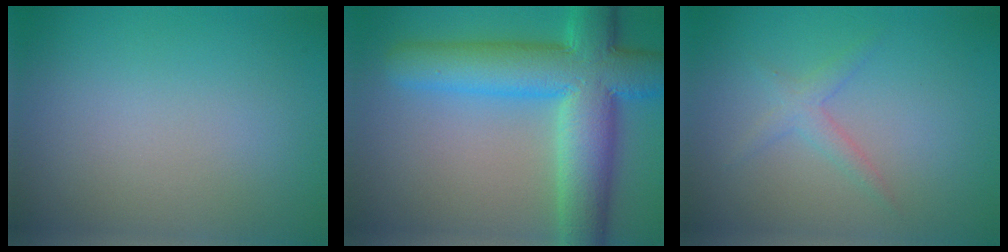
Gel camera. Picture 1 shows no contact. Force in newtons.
{"total": 11.1, "press": 11.1, "slide": 0.4}
{"total": 1.6, "press": 1.6, "slide": 0.1}